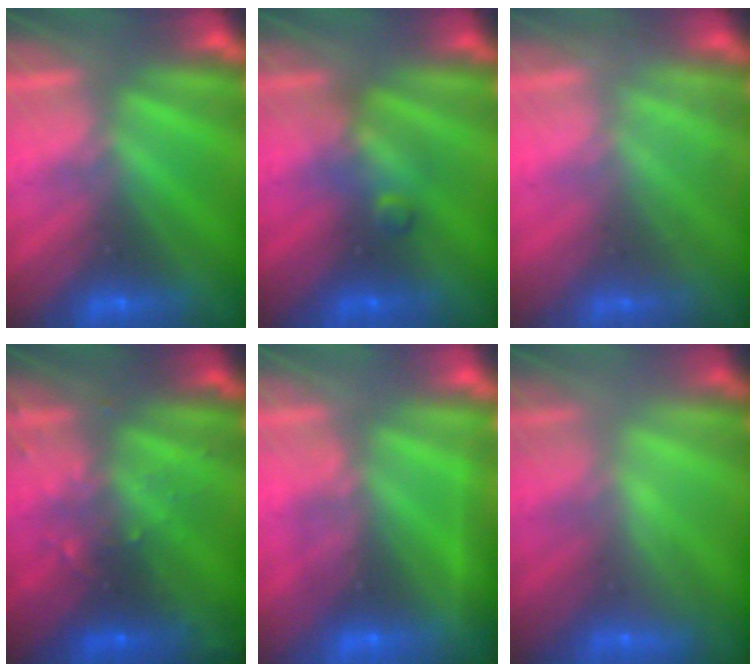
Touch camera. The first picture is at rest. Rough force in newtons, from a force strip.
{"total": 2.4}
{"total": 2.6}
{"total": 2.9}
{"total": 2.2}
{"total": 2.2}